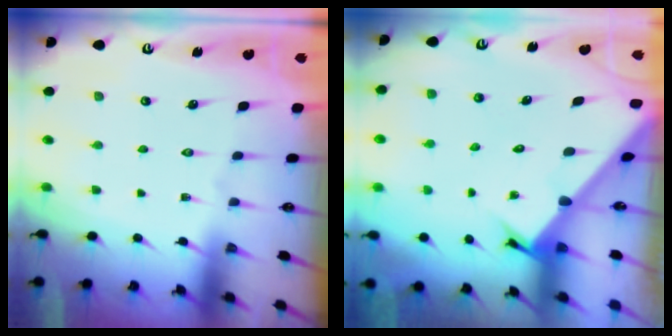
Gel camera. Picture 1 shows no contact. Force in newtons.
{"total": 2.6, "press": 2.6, "slide": 0.2}